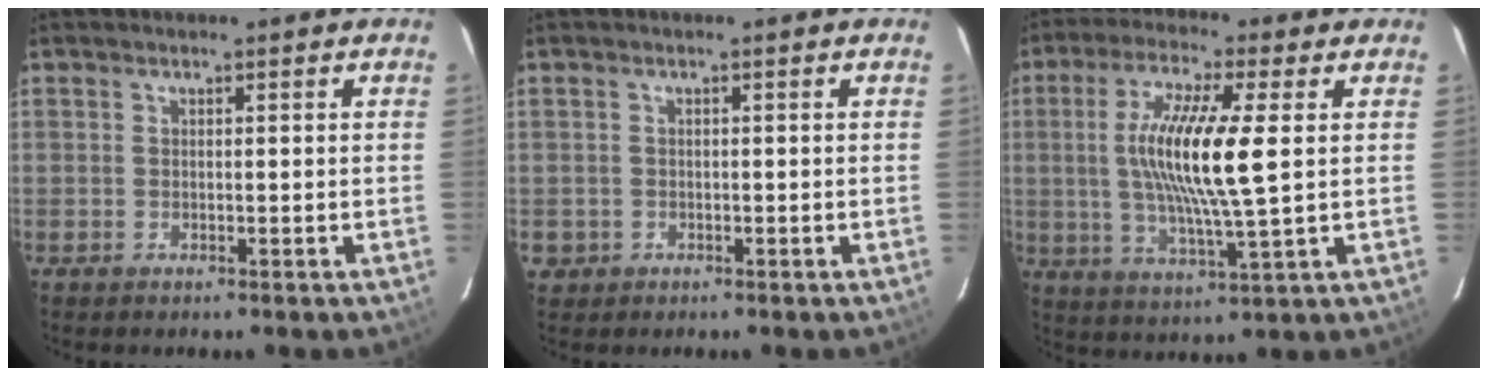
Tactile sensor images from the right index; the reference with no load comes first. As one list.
[{"total": 2.3, "force": [-0.5, 2.2, 0.3], "torque": [-0.009, 0.001, -0.005]}, {"total": 14.0, "force": [1.5, 1.4, 13.8], "torque": [-0.265, -0.005, 0.028]}]